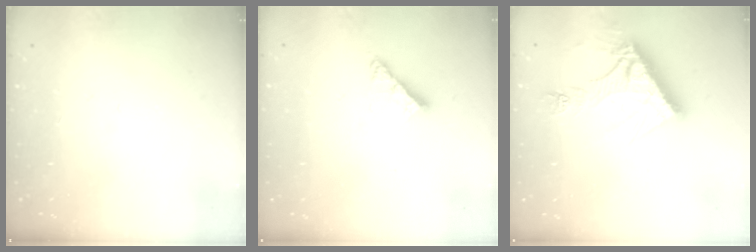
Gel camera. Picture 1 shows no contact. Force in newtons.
{"total": 5.3, "press": 5.3, "slide": 0.6}
{"total": 12.7, "press": 12.6, "slide": 1.1}